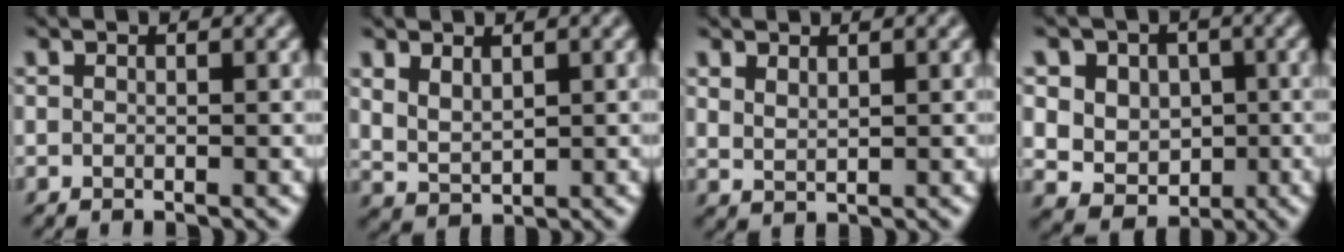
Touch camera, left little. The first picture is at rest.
{"total": 2.4, "force": [1.2, 1.4, 1.6], "torque": [-0.041, -0.004, 0.030]}
{"total": 1.3, "force": [1.0, 0.4, 0.7], "torque": [-0.019, -0.002, 0.026]}
{"total": 6.9, "force": [1.1, 6.2, 3.0], "torque": [-0.046, 0.015, 0.009]}